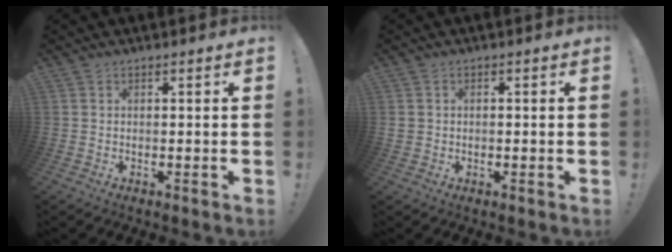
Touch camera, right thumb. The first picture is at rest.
{"total": 1.7, "force": [-0.4, 1.5, 0.8], "torque": [-0.019, 0.008, -0.006]}